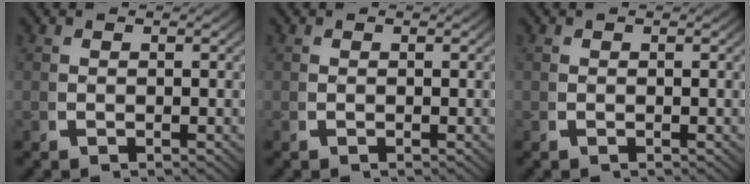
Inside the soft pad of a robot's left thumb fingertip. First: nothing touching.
{"total": 0.0}
{"total": 0.0}